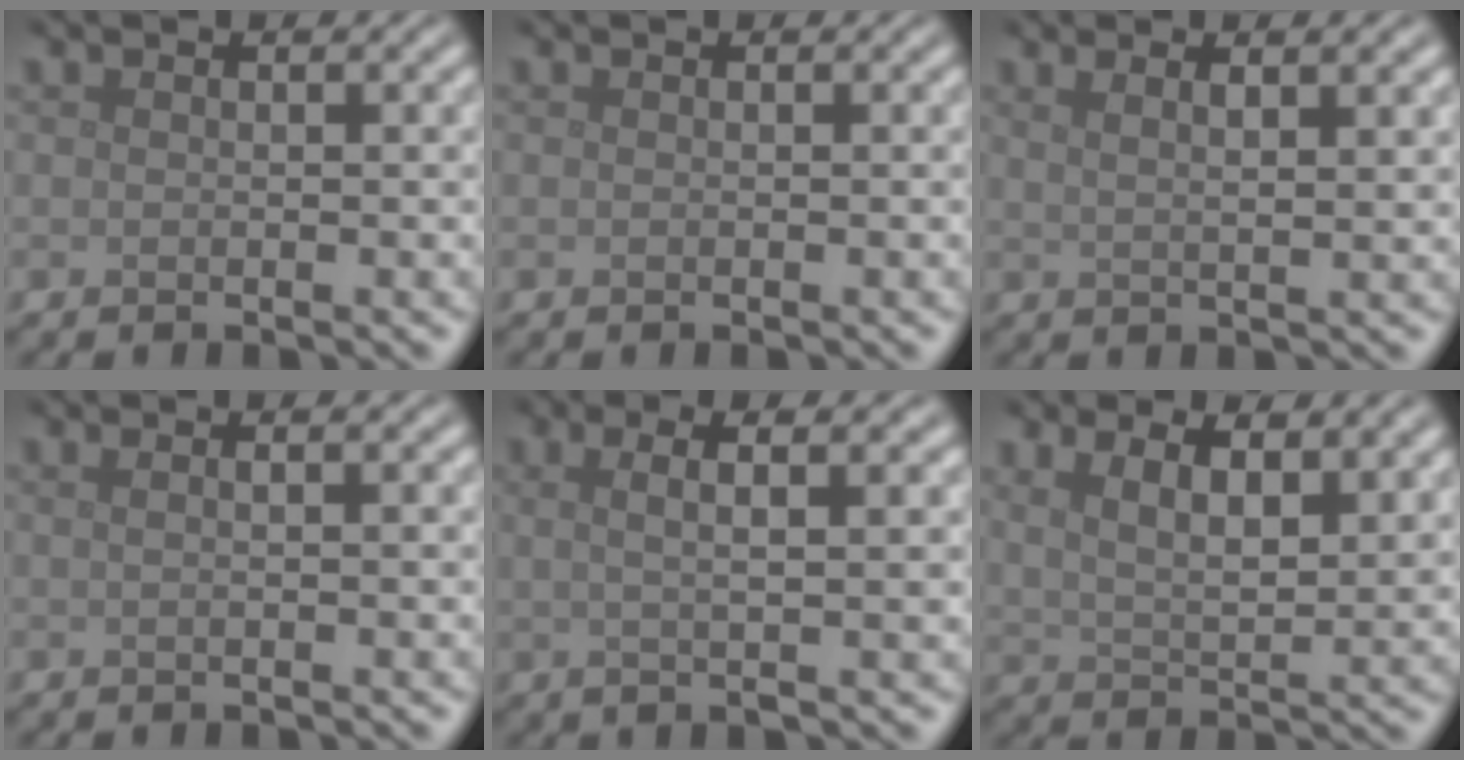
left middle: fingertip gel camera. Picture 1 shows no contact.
{"total": 0.0}
{"total": 4.1, "force": [2.2, 1.4, 3.1], "torque": [-0.019, 0.011, 0.009]}
{"total": 1.6, "force": [0.5, 0.5, 1.4], "torque": [-0.013, -0.006, 0.000]}
{"total": 4.4, "force": [1.1, 1.0, 4.2], "torque": [-0.064, 0.008, 0.013]}
{"total": 5.4, "force": [3.1, 2.1, 4.0], "torque": [-0.069, 0.002, 0.047]}